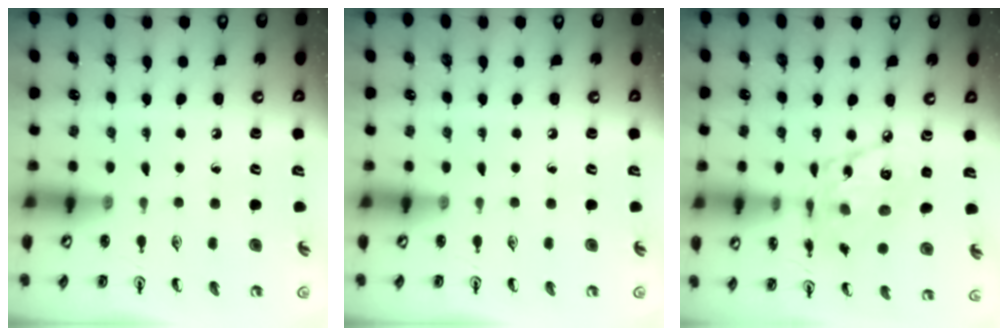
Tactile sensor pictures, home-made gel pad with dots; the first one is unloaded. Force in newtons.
{"total": 0.0}
{"total": 15.7, "press": 15.7, "slide": 1.2}